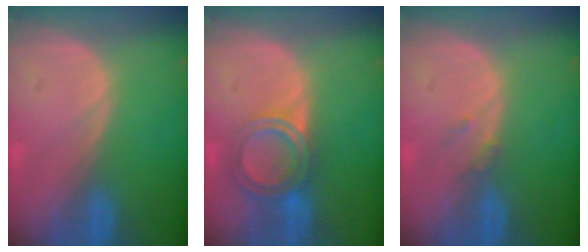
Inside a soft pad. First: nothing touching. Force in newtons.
{"total": 6.2, "press": 5.2, "slide": 3.3}
{"total": 1.2, "press": 1.2, "slide": 0.3}